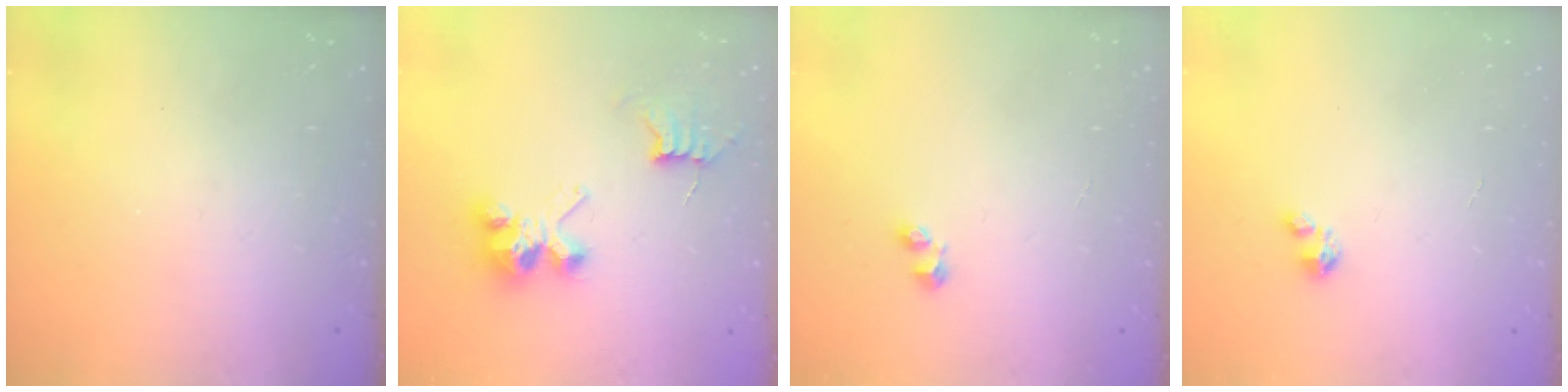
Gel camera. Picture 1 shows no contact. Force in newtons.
{"total": 7.5, "press": 7.5, "slide": 0.6}
{"total": 1.7, "press": 1.6, "slide": 0.6}
{"total": 2.0, "press": 2.0, "slide": 0.1}